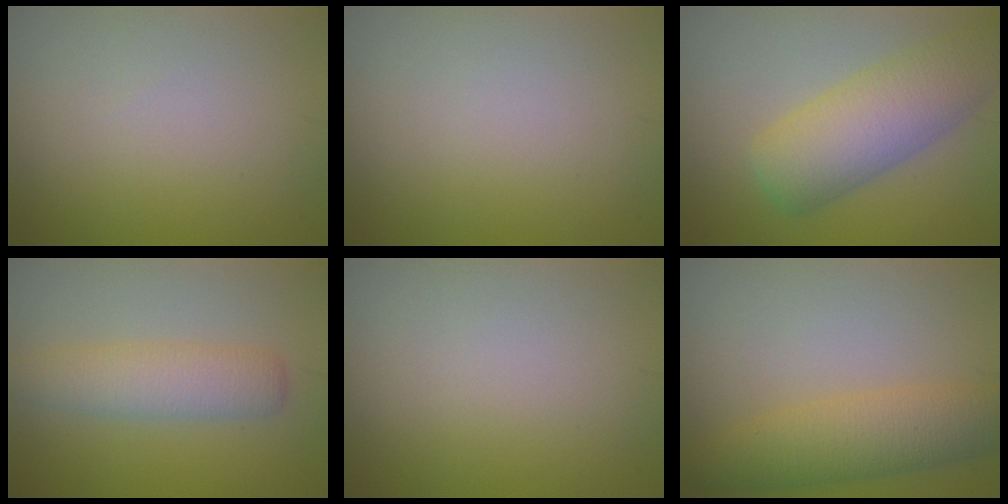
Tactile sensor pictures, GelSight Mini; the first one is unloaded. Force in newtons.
{"total": 0.0}
{"total": 6.7, "press": 6.7, "slide": 0.4}
{"total": 3.7, "press": 3.7, "slide": 0.1}
{"total": 0.0}
{"total": 4.7, "press": 4.7, "slide": 0.1}